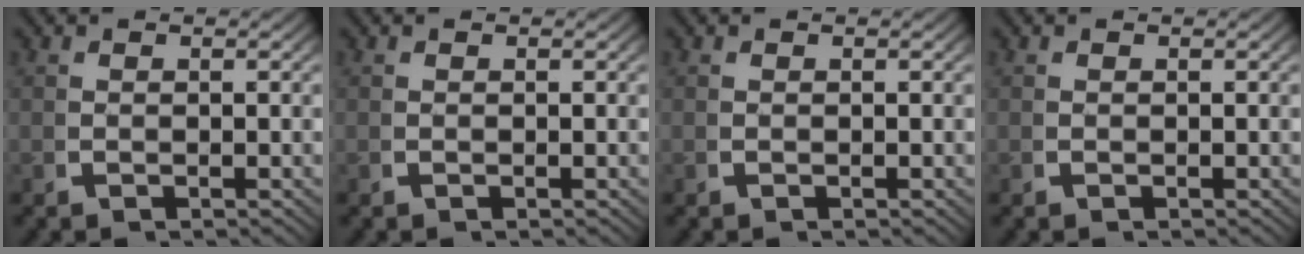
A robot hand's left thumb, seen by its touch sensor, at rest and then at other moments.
{"total": 0.0}
{"total": 0.0}
{"total": 0.0}